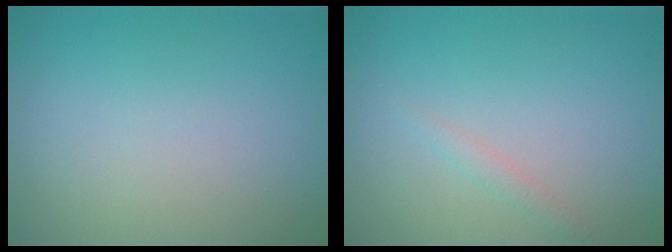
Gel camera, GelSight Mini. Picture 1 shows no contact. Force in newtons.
{"total": 0.8, "press": 0.8, "slide": 0.0}